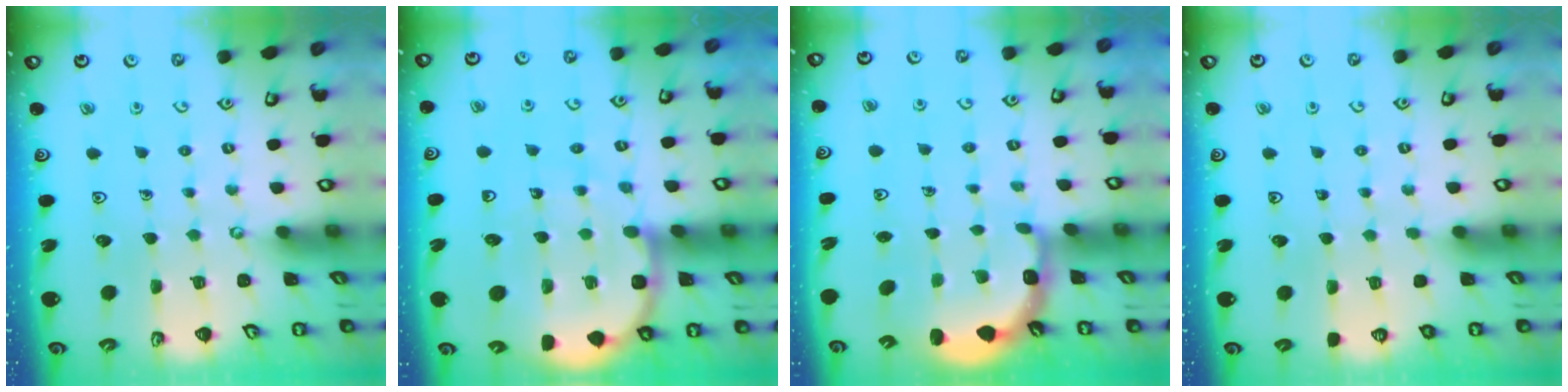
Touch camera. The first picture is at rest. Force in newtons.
{"total": 11.3, "press": 10.9, "slide": 3.1}
{"total": 3.2, "press": 2.5, "slide": 2.0}
{"total": 0.0}